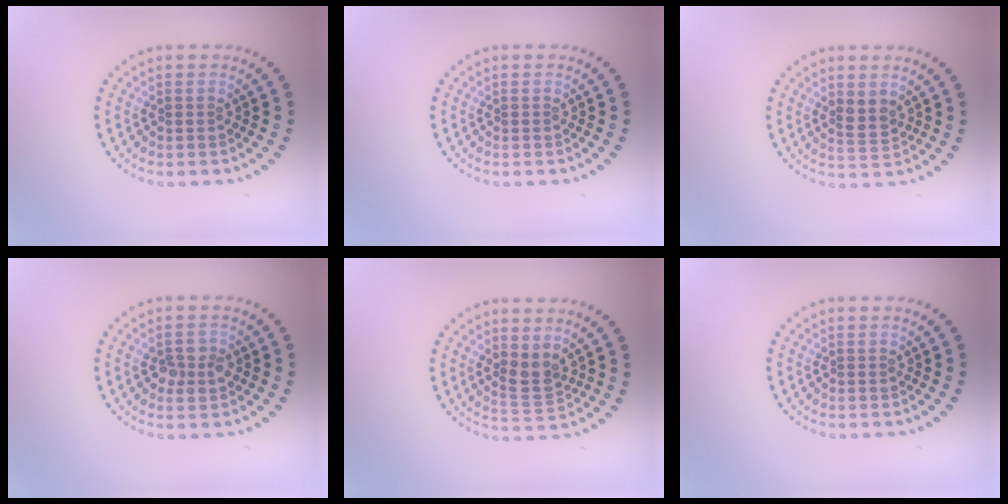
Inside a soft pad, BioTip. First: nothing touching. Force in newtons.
{"total": 0.0}
{"total": 1.8, "press": 1.5, "slide": 0.9}
{"total": 2.5, "press": 2.5, "slide": 0.1}
{"total": 2.0, "press": 1.7, "slide": 1.1}
{"total": 0.0}